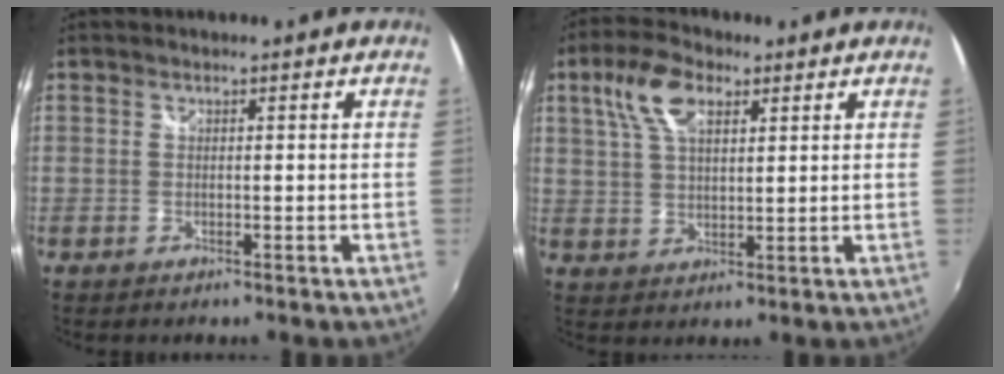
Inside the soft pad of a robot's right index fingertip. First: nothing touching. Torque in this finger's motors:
{"motor_torque": [0.82, 0.59, 0.23, 0.09]}